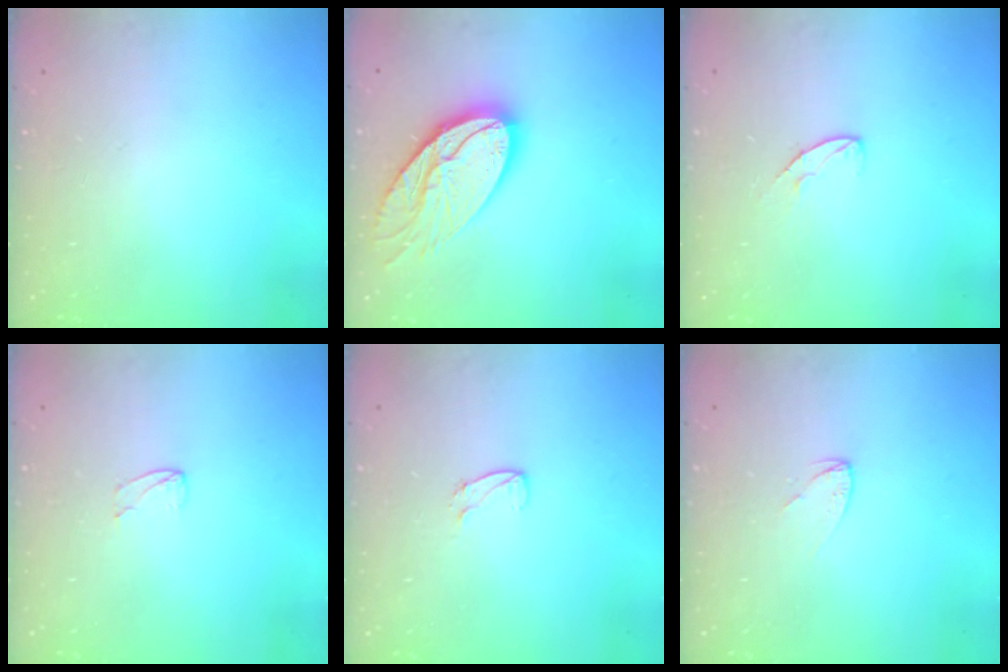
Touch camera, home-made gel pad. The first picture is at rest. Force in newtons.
{"total": 16.9, "press": 16.8, "slide": 1.8}
{"total": 7.0, "press": 7.0, "slide": 0.6}
{"total": 2.4, "press": 2.4, "slide": 0.2}
{"total": 5.1, "press": 5.0, "slide": 0.4}
{"total": 2.5, "press": 2.5, "slide": 0.2}